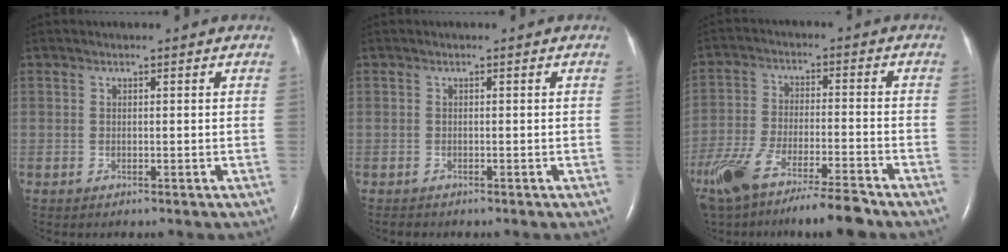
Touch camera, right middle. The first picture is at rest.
{"total": 0.6, "force": [-0.5, 0.2, 0.0], "torque": [-0.004, -0.001, -0.010]}
{"total": 15.6, "force": [-12.3, 2.0, 9.5], "torque": [-0.198, -0.034, -0.214]}